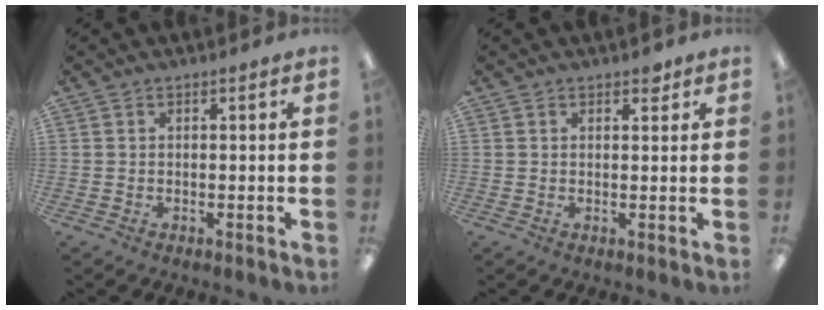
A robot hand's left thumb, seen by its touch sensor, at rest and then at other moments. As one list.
[{"total": 1.9, "force": [1.3, 1.1, 0.9], "torque": [0.004, -0.008, 0.019]}]